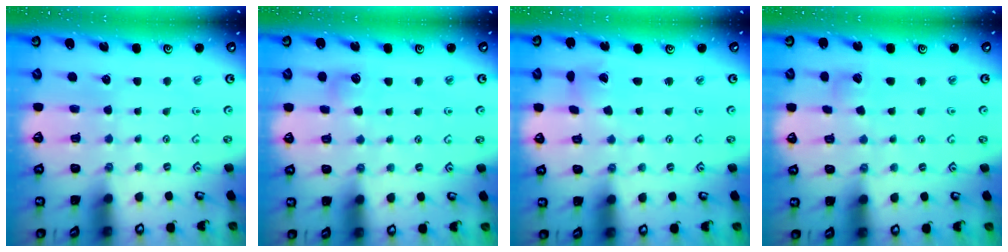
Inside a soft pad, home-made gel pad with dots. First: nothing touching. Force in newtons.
{"total": 7.2, "press": 7.1, "slide": 0.8}
{"total": 1.2, "press": 1.2, "slide": 0.2}
{"total": 3.8, "press": 3.7, "slide": 0.5}